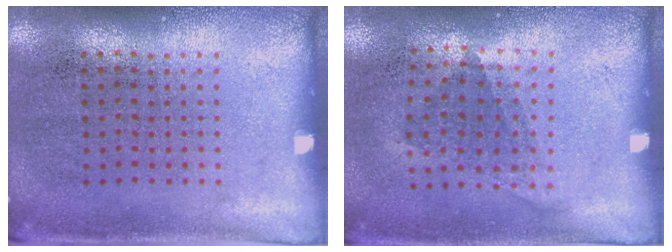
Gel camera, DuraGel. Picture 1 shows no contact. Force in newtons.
{"total": 1.1, "press": 0.8, "slide": 0.7}